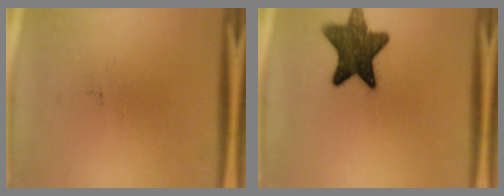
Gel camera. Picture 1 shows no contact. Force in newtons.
{"total": 11.5}